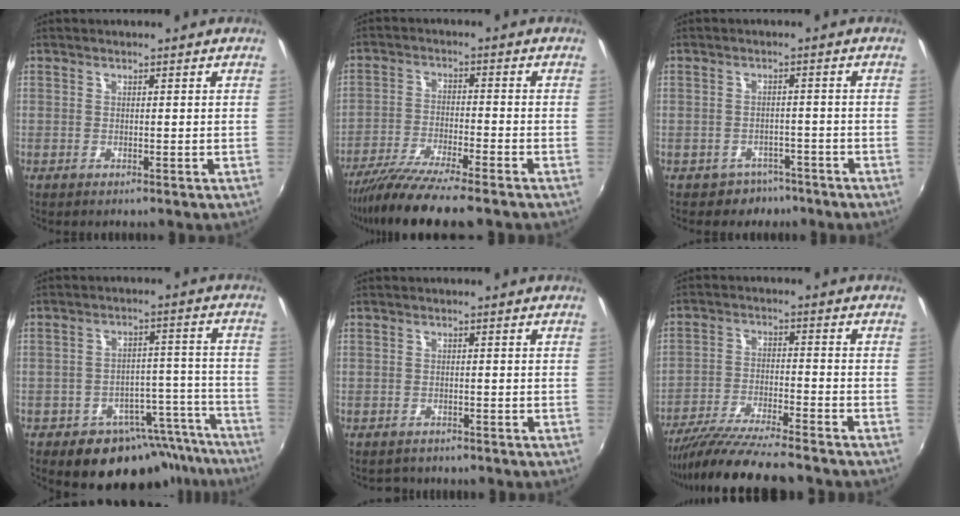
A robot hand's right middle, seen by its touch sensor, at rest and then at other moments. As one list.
[{"total": 11.7, "force": [-9.7, 0.5, 6.5], "torque": [-0.139, -0.035, -0.172]}, {"total": 4.5, "force": [-3.2, 3.2, 0.0], "torque": [-0.003, 0.018, -0.040]}, {"total": 15.3, "force": [-12.3, 8.2, 3.8], "torque": [-0.052, 0.054, -0.144]}, {"total": 2.0, "force": [-1.5, 1.2, 0.0], "torque": [-0.005, 0.000, -0.024]}, {"total": 13.9, "force": [-12.3, 0.6, 6.6], "torque": [-0.141, -0.032, -0.212]}]